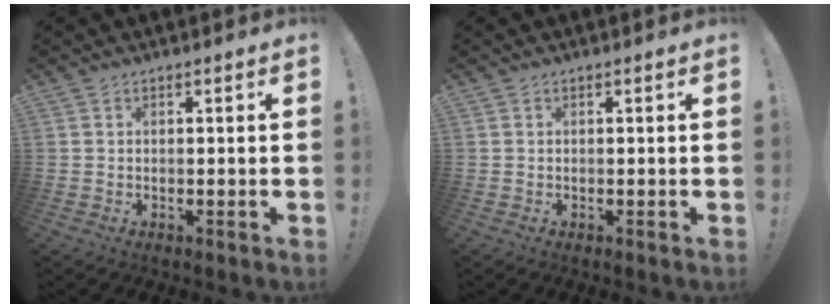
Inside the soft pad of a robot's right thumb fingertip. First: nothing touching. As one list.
[{"total": 0.0}]